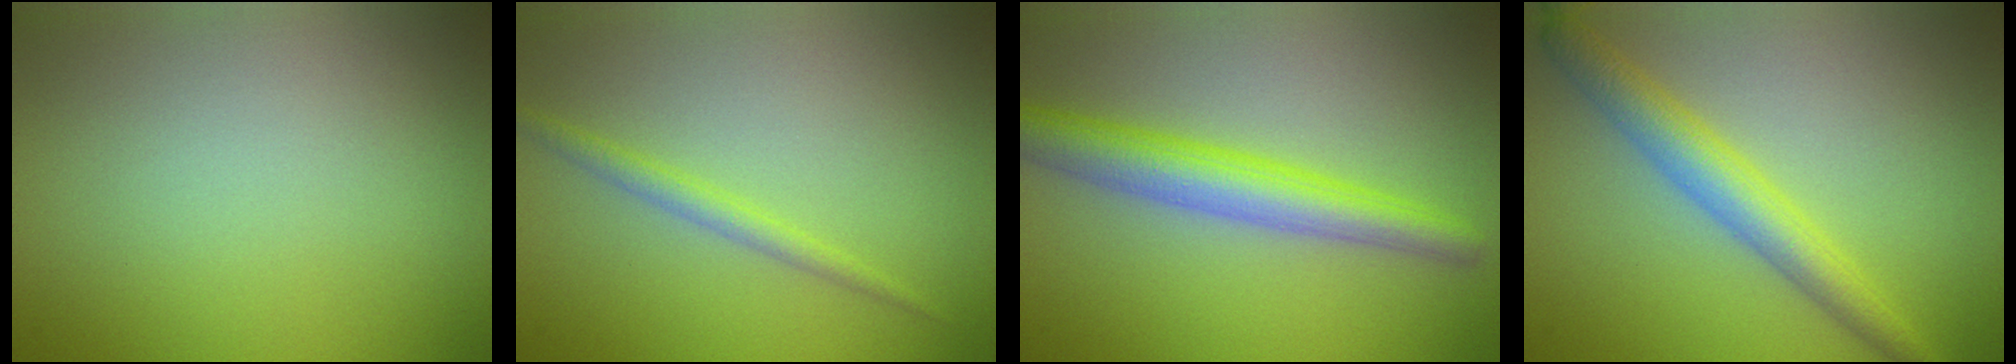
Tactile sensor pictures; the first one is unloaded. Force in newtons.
{"total": 1.5, "press": 1.5, "slide": 0.1}
{"total": 4.8, "press": 4.8, "slide": 0.1}
{"total": 4.0, "press": 4.0, "slide": 0.1}